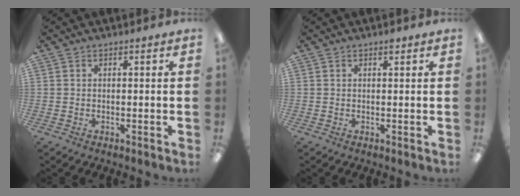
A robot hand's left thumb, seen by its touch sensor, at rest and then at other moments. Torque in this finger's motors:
{"motor_torque": [0.32, 0.21, 0.13, -0.14, 0.00]}